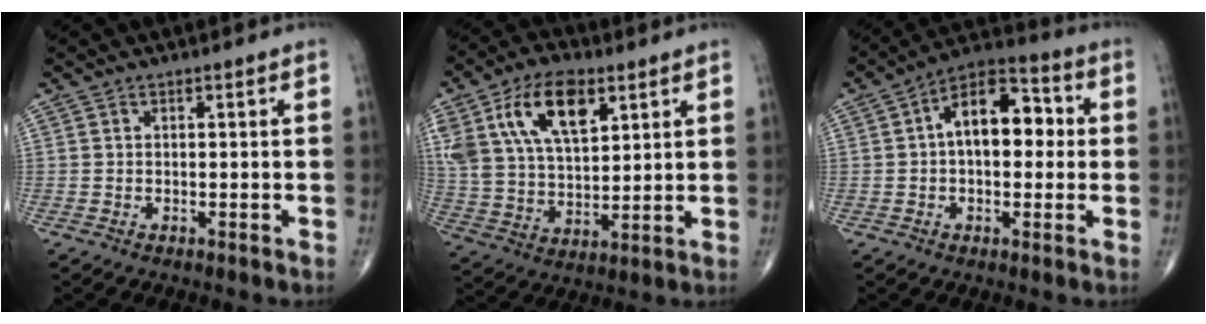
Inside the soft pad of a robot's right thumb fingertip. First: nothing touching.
{"total": 17.6, "force": [7.8, 9.5, 12.5], "torque": [-0.220, -0.018, 0.149]}
{"total": 12.8, "force": [1.3, 7.4, 10.4], "torque": [-0.135, 0.034, 0.007]}